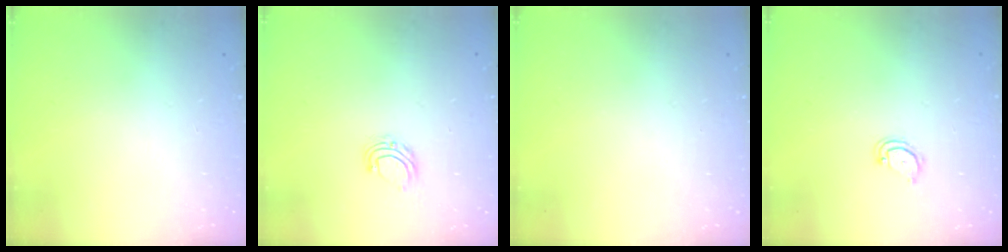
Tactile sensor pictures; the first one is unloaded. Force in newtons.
{"total": 5.9, "press": 5.9, "slide": 0.4}
{"total": 0.0}
{"total": 3.3, "press": 3.3, "slide": 0.2}